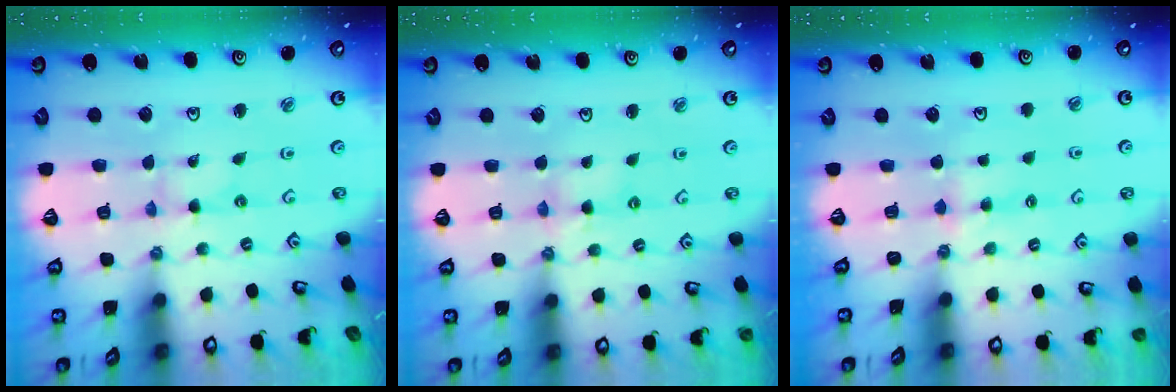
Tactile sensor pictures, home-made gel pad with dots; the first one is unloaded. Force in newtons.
{"total": 4.3, "press": 4.3, "slide": 0.5}
{"total": 3.2, "press": 3.2, "slide": 0.4}